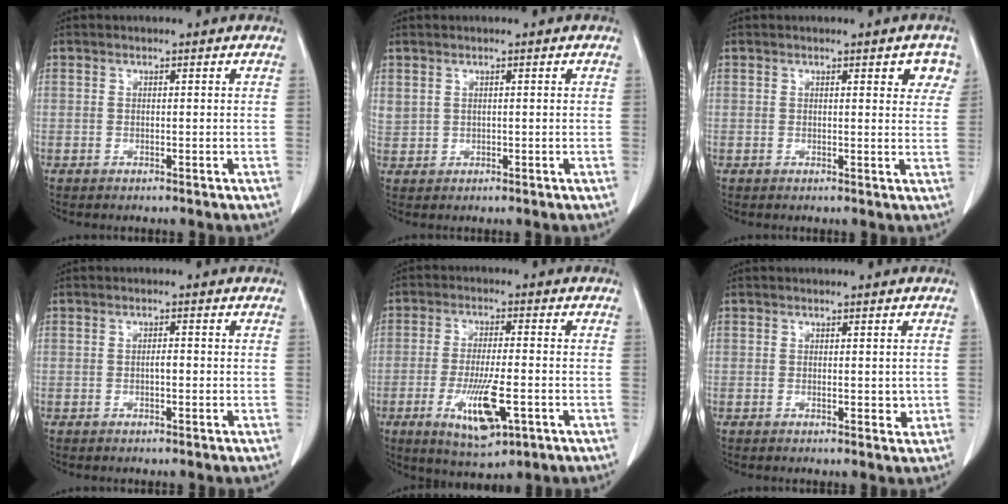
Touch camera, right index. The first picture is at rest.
{"total": 1.9, "force": [1.0, 1.4, 0.6], "torque": [-0.015, 0.013, 0.030]}
{"total": 3.7, "force": [1.9, 1.3, 2.9], "torque": [-0.023, 0.002, 0.015]}
{"total": 1.3, "force": [-0.2, 0.4, 1.2], "torque": [-0.021, 0.002, -0.005]}
{"total": 9.7, "force": [-3.3, 2.3, 8.9], "torque": [-0.160, -0.015, -0.046]}
{"total": 2.1, "force": [0.0, 1.1, 1.8], "torque": [-0.019, -0.003, 0.007]}